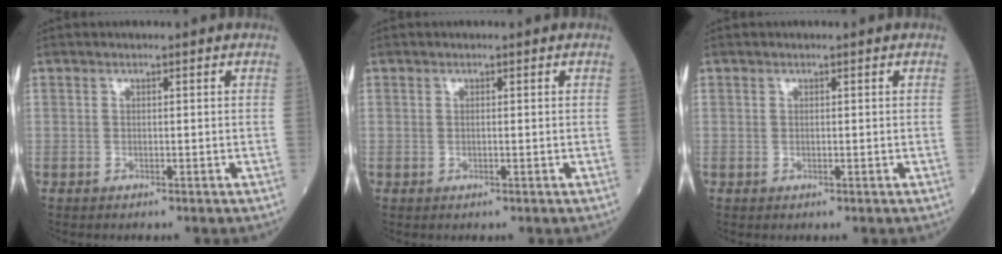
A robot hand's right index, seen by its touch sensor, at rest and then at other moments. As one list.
[{"total": 0.0}, {"total": 0.0}]